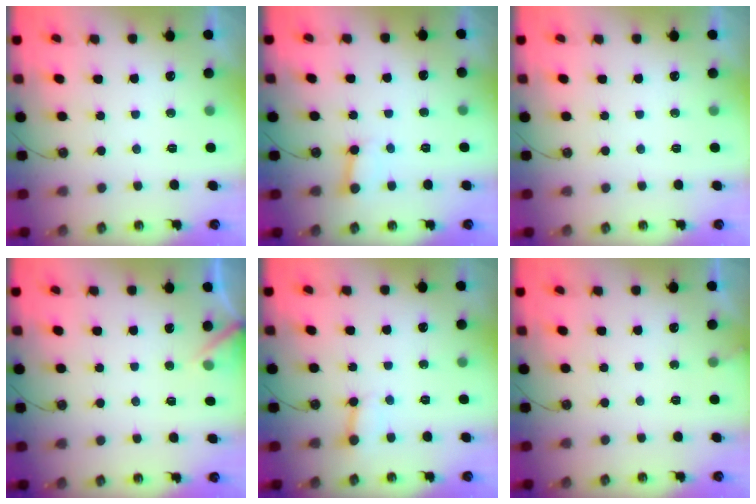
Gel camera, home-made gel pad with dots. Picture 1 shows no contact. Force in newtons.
{"total": 2.8, "press": 2.8, "slide": 0.5}
{"total": 0.0}
{"total": 4.7, "press": 4.6, "slide": 0.6}
{"total": 2.7, "press": 2.7, "slide": 0.1}
{"total": 2.8, "press": 2.8, "slide": 0.2}